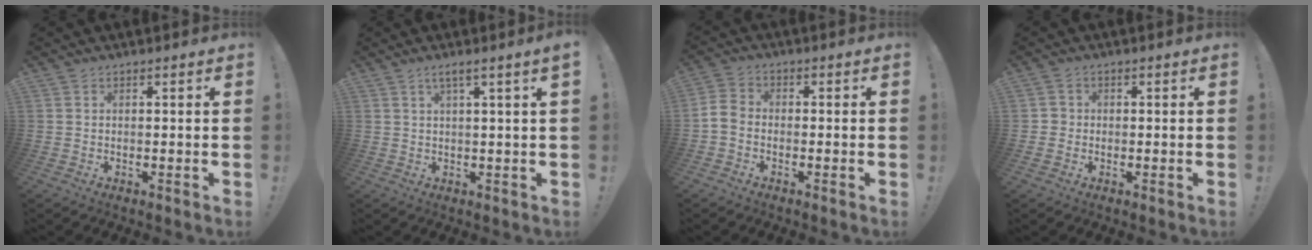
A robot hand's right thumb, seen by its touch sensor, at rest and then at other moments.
{"total": 3.0, "force": [1.2, -0.6, 2.7], "torque": [-0.052, -0.003, 0.019]}
{"total": 4.7, "force": [-1.9, 3.2, 3.0], "torque": [-0.068, 0.013, -0.034]}
{"total": 1.9, "force": [-0.5, 1.7, 0.7], "torque": [-0.011, 0.007, -0.009]}